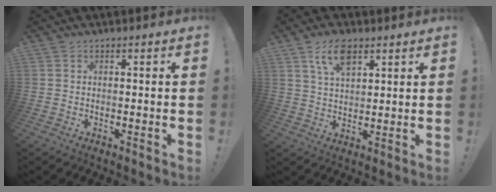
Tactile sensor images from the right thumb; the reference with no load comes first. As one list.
[{"total": 8.2, "force": [4.7, 3.8, 5.6], "torque": [-0.093, -0.009, 0.085]}]